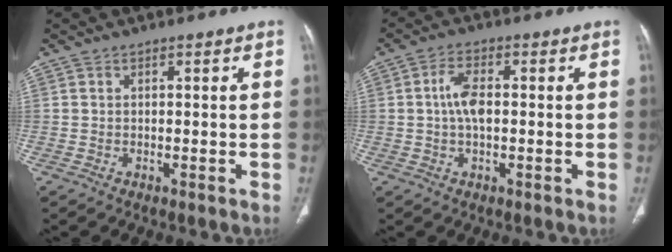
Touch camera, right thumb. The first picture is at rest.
{"total": 5.0, "force": [0.2, 2.3, 4.4], "torque": [-0.093, 0.008, 0.000]}